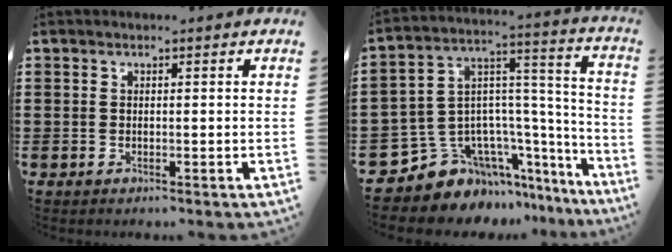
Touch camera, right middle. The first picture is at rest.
{"total": 9.1, "force": [-6.5, 6.1, 1.6], "torque": [-0.071, -0.013, -0.121]}